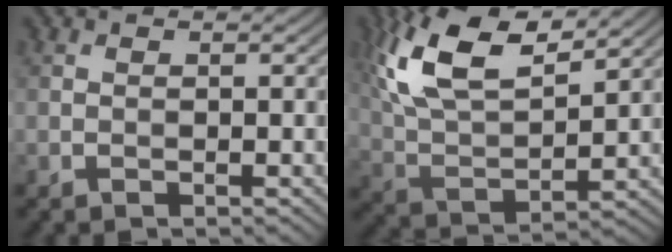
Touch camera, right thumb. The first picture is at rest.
{"total": 13.4, "force": [7.5, 5.2, 9.7], "torque": [-0.228, 0.018, 0.146]}